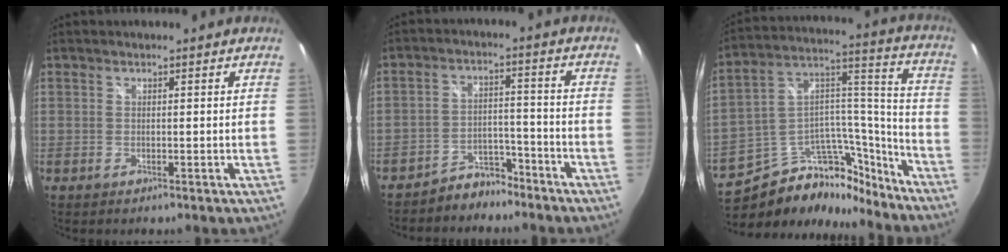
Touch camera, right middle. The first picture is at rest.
{"total": 6.6, "force": [-5.8, 3.0, 0.7], "torque": [-0.020, 0.023, -0.085]}
{"total": 22.3, "force": [-17.3, 10.4, 9.5], "torque": [-0.157, 0.079, -0.255]}